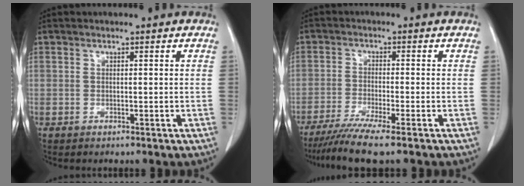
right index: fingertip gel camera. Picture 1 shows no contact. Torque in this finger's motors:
{"motor_torque": [0.95, -0.84, 0.01, 0.06]}